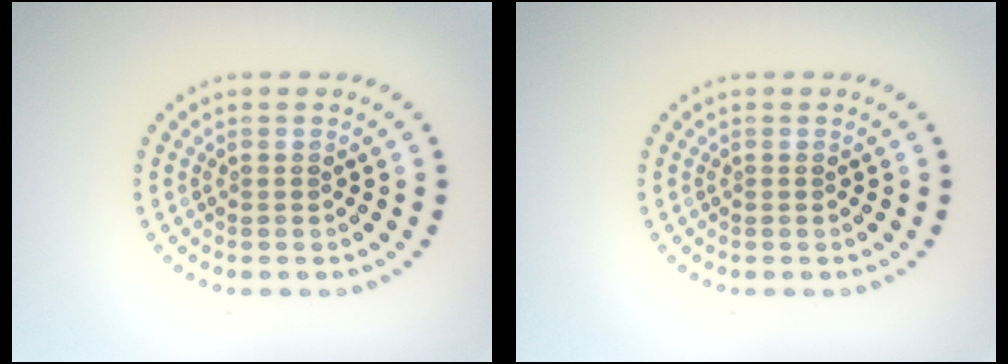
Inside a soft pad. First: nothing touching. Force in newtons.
{"total": 0.0}